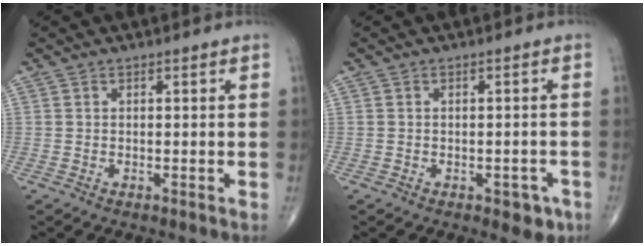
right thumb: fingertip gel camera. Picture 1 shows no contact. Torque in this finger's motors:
{"motor_torque": [0.64, 0.18, -0.18, -0.20, -0.01]}